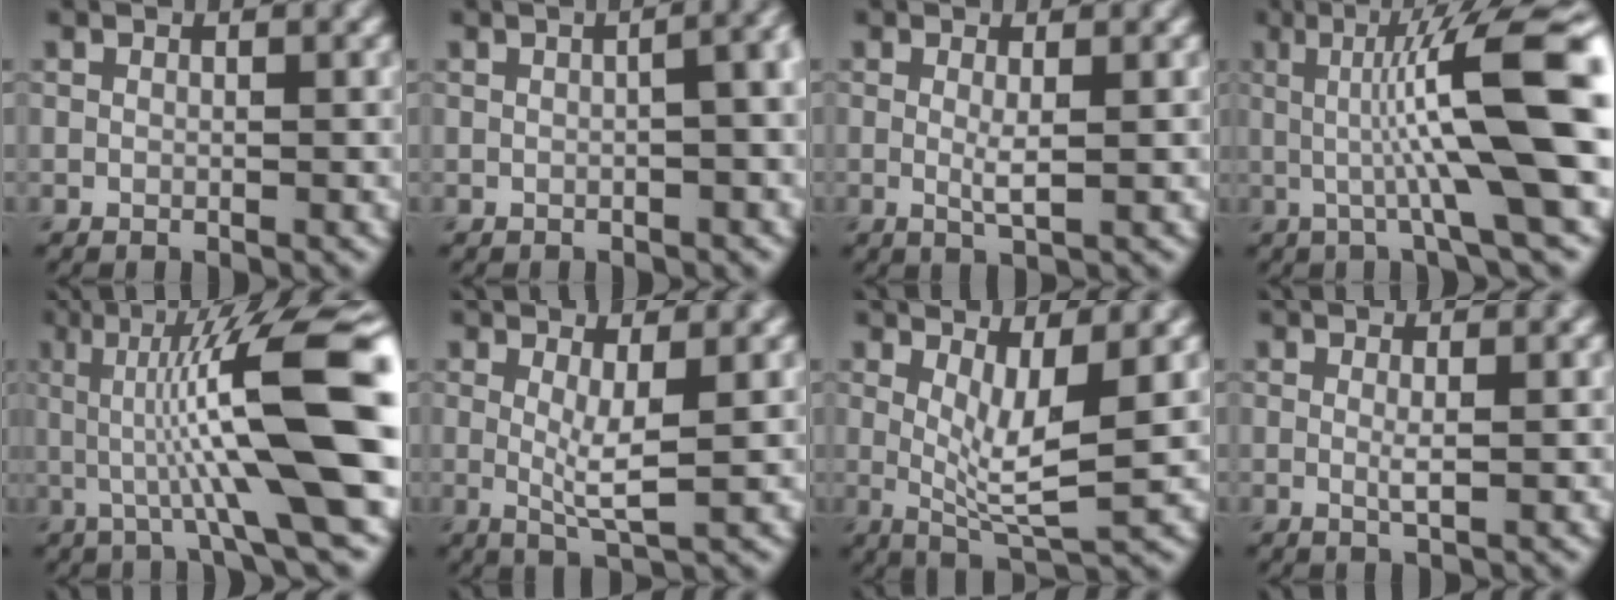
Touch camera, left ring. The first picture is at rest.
{"total": 6.1, "force": [0.7, 3.2, 5.1], "torque": [-0.025, 0.030, -0.007]}
{"total": 1.4, "force": [0.0, 0.1, 1.4], "torque": [-0.032, -0.007, 0.001]}
{"total": 11.0, "force": [0.7, 1.8, 10.9], "torque": [-0.142, 0.009, 0.009]}
{"total": 12.2, "force": [0.3, 2.0, 12.0], "torque": [-0.173, 0.015, 0.008]}
{"total": 3.0, "force": [0.2, 0.5, 2.9], "torque": [-0.060, -0.016, 0.008]}
{"total": 4.5, "force": [0.8, 1.1, 4.2], "torque": [-0.079, -0.016, 0.021]}
{"total": 1.0, "force": [-0.1, 0.1, 1.0], "torque": [-0.023, -0.004, -0.002]}